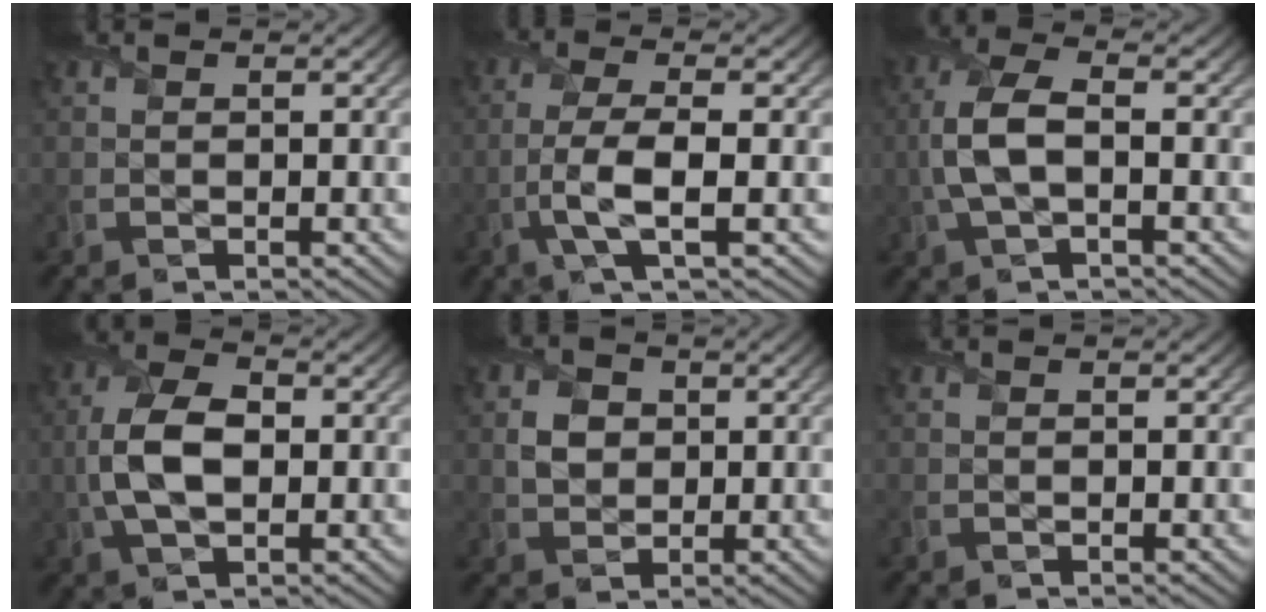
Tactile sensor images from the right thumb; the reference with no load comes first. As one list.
[{"total": 5.5, "force": [-1.5, 1.4, 5.1], "torque": [-0.112, 0.007, -0.037]}, {"total": 6.4, "force": [-0.7, 2.9, 5.7], "torque": [-0.145, 0.007, -0.017]}, {"total": 8.0, "force": [-0.4, 4.5, 6.6], "torque": [-0.156, 0.003, -0.013]}, {"total": 3.5, "force": [0.6, 2.9, 1.8], "torque": [-0.042, 0.000, 0.006]}, {"total": 0.0}]